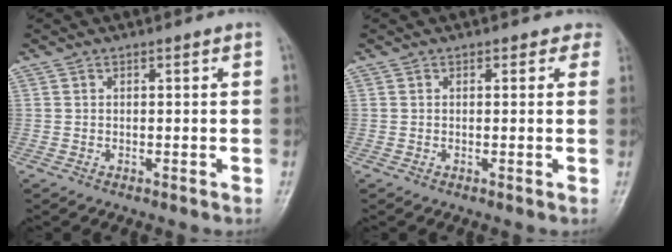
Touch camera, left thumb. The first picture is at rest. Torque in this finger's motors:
{"motor_torque": [0.03, -0.15, -0.18, -0.03, 0.02]}